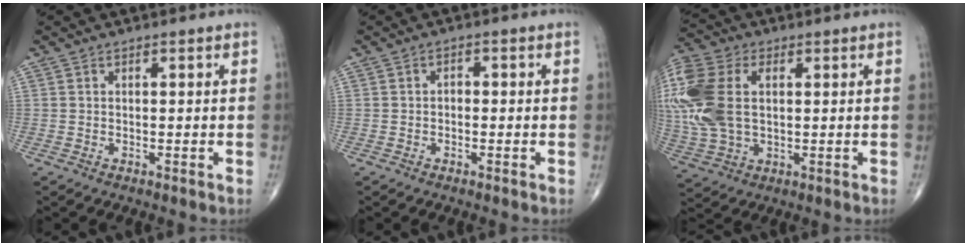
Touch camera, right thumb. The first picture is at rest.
{"total": 1.3, "force": [-0.4, 0.9, 0.7], "torque": [-0.003, 0.008, -0.011]}
{"total": 18.6, "force": [2.3, 11.9, 14.1], "torque": [-0.363, 0.005, 0.045]}